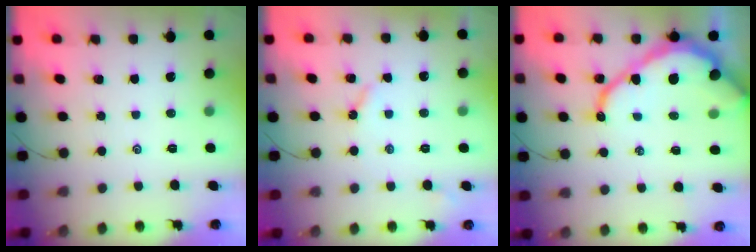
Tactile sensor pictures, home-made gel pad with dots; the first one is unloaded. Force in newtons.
{"total": 3.0, "press": 2.9, "slide": 0.6}
{"total": 14.2, "press": 14.1, "slide": 1.4}